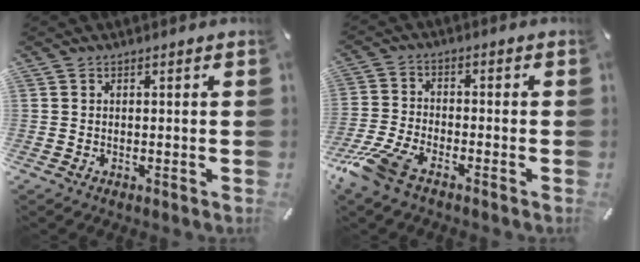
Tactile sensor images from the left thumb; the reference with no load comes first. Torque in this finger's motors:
{"motor_torque": [-0.79, 1.13, 0.38, 0.28, 0.12]}